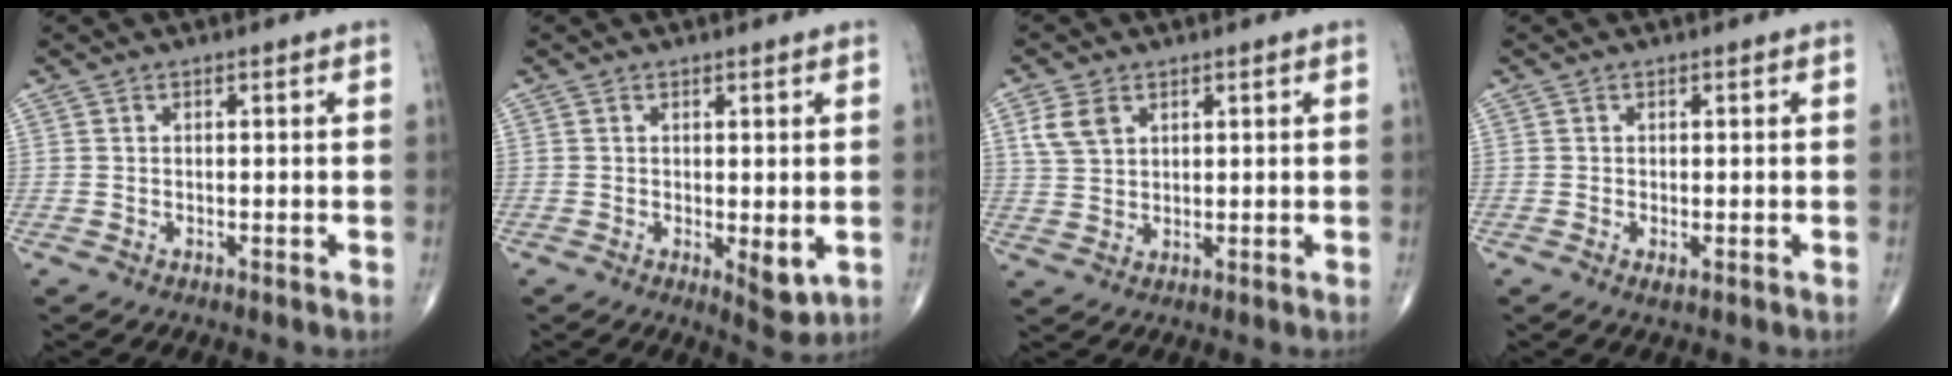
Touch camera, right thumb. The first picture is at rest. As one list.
[{"total": 4.1, "force": [-0.5, 1.7, 3.7], "torque": [-0.047, -0.013, -0.003]}, {"total": 5.0, "force": [2.3, 3.4, 2.9], "torque": [-0.052, -0.002, 0.051]}, {"total": 1.2, "force": [-0.3, 0.5, 1.0], "torque": [-0.019, -0.004, -0.006]}]